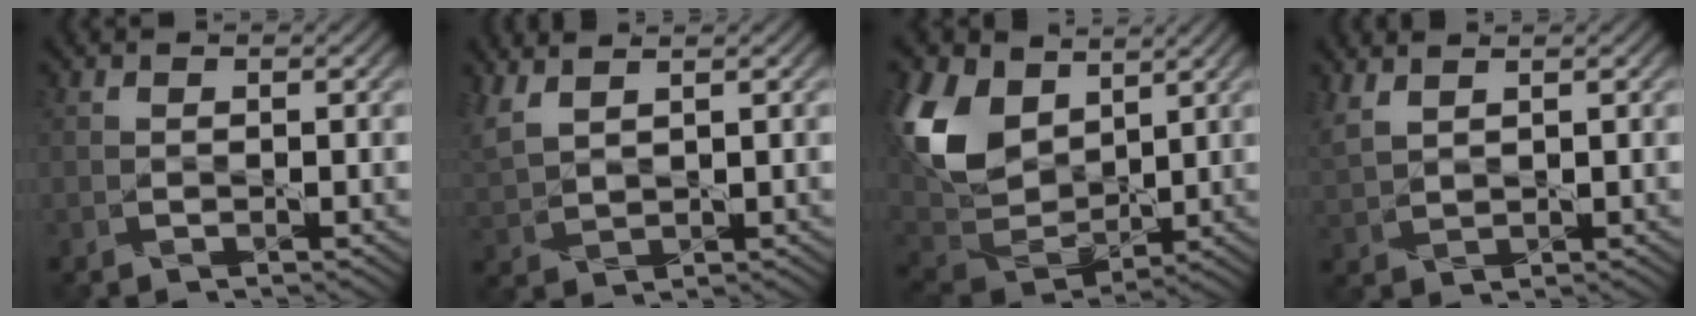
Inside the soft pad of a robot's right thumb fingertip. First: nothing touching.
{"total": 4.4, "force": [3.3, 1.4, 2.6], "torque": [-0.082, 0.011, 0.075]}
{"total": 13.1, "force": [5.2, 8.6, 8.4], "torque": [-0.227, 0.017, 0.098]}
{"total": 3.4, "force": [2.5, 1.1, 2.0], "torque": [-0.063, 0.009, 0.059]}